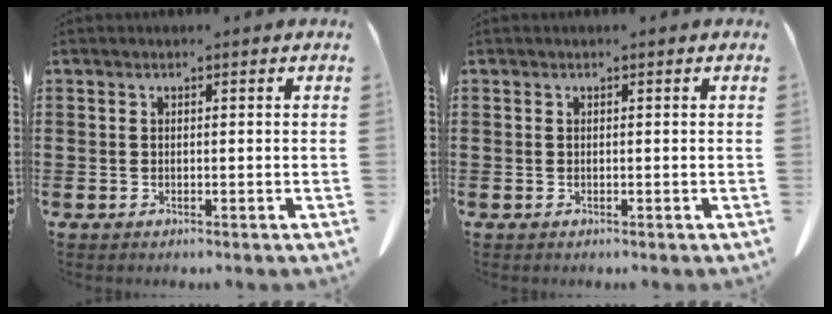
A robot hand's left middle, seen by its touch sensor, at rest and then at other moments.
{"total": 0.0}